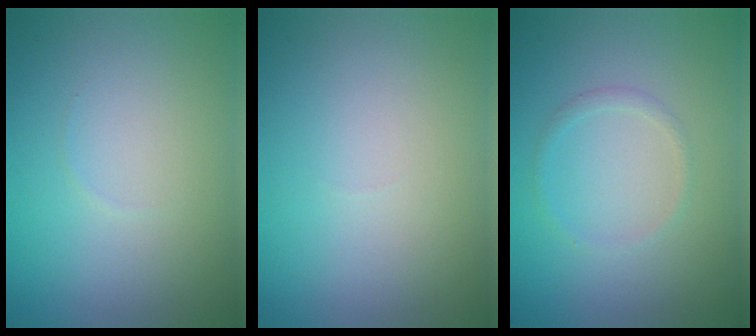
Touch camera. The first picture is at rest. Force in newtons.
{"total": 0.0}
{"total": 1.0, "press": 1.0, "slide": 0.0}